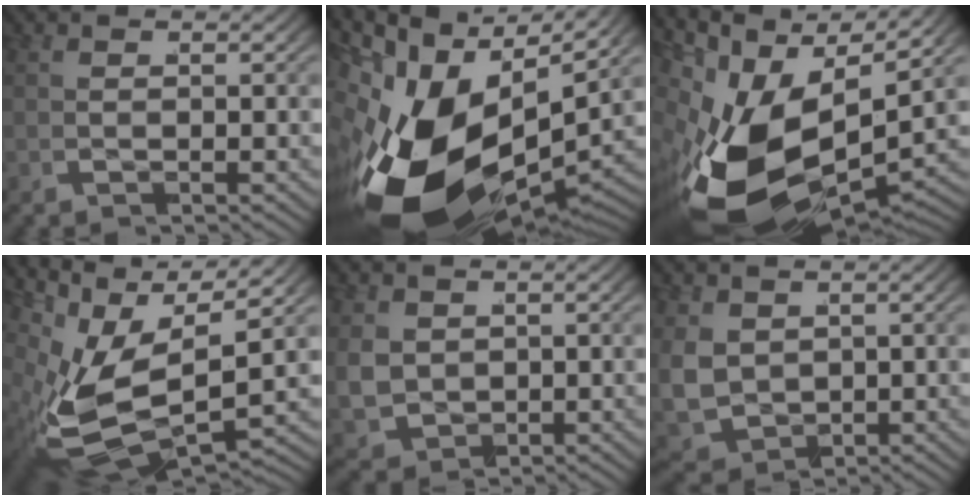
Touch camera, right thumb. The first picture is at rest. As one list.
[{"total": 22.3, "force": [-4.7, 13.7, 16.9], "torque": [-0.314, -0.066, -0.050]}, {"total": 17.9, "force": [-4.3, 10.7, 13.7], "torque": [-0.282, -0.074, -0.041]}, {"total": 13.6, "force": [-0.3, 8.6, 10.5], "torque": [-0.224, -0.049, 0.006]}, {"total": 4.5, "force": [-0.2, 4.0, 2.2], "torque": [-0.072, -0.037, 0.016]}, {"total": 5.9, "force": [-0.5, 5.0, 3.1], "torque": [-0.103, -0.044, 0.014]}]